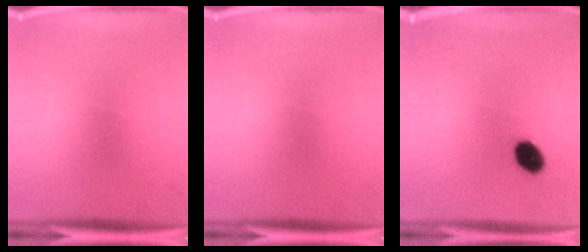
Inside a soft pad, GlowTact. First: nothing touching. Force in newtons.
{"total": 0.0}
{"total": 5.8}